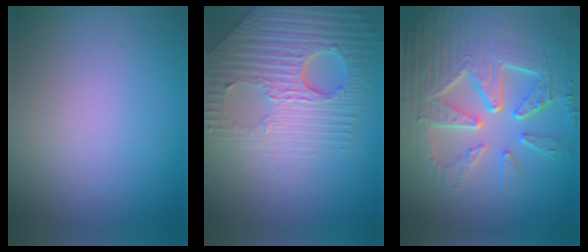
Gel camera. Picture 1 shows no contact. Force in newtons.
{"total": 8.4, "press": 5.9, "slide": 6.0}
{"total": 10.1, "press": 6.8, "slide": 7.5}